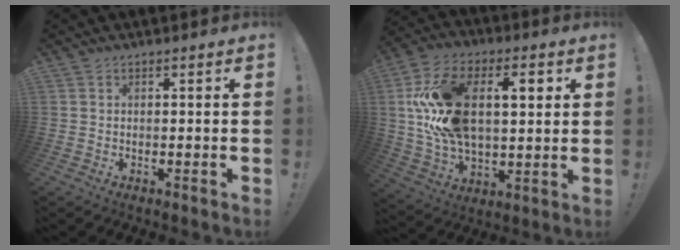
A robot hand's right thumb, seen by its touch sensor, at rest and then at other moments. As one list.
[{"total": 21.4, "force": [4.5, 13.0, 16.4], "torque": [-0.290, 0.003, 0.075]}]